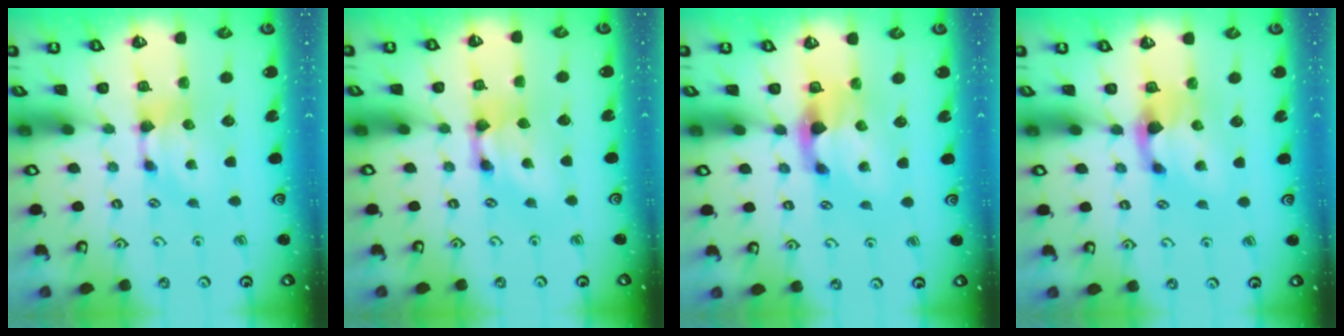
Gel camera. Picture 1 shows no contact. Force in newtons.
{"total": 2.5, "press": 2.5, "slide": 0.2}
{"total": 3.0, "press": 2.7, "slide": 1.3}
{"total": 1.7, "press": 1.3, "slide": 1.1}